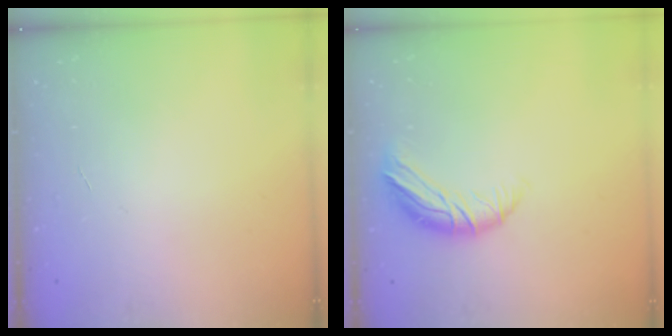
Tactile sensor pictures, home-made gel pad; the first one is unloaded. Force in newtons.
{"total": 11.1, "press": 11.0, "slide": 1.4}